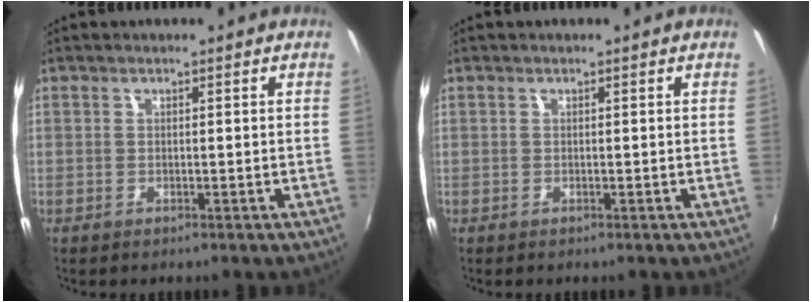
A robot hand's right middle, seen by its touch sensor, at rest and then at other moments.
{"total": 0.0}